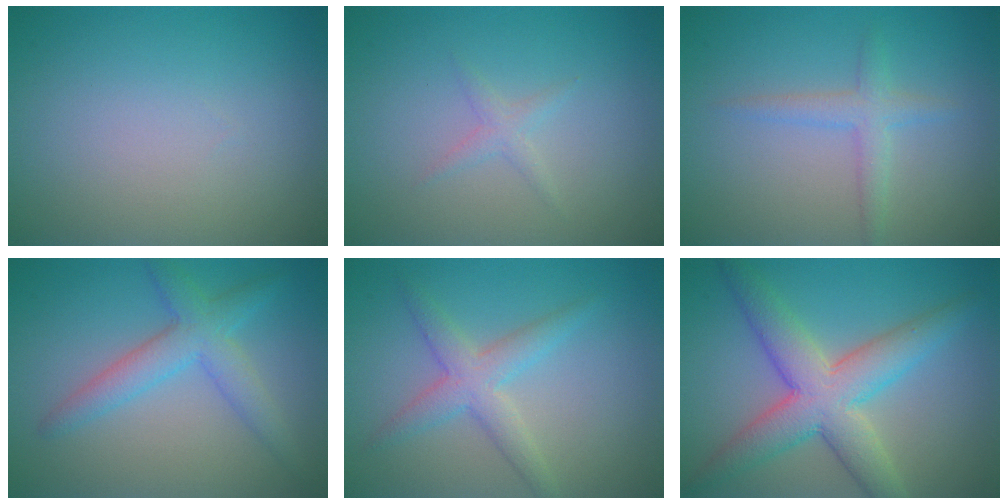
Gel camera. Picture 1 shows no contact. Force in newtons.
{"total": 1.1, "press": 1.1, "slide": 0.1}
{"total": 2.0, "press": 2.0, "slide": 0.1}
{"total": 3.9, "press": 3.9, "slide": 0.2}
{"total": 3.3, "press": 3.3, "slide": 0.2}
{"total": 6.9, "press": 6.9, "slide": 0.2}